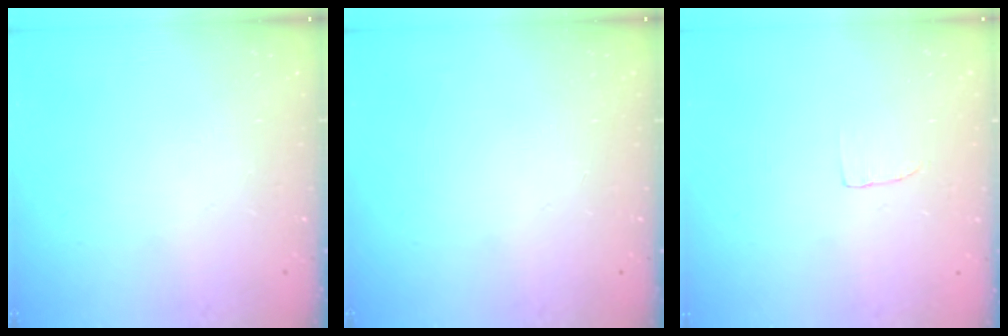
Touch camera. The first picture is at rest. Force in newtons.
{"total": 0.0}
{"total": 3.1, "press": 3.0, "slide": 0.3}